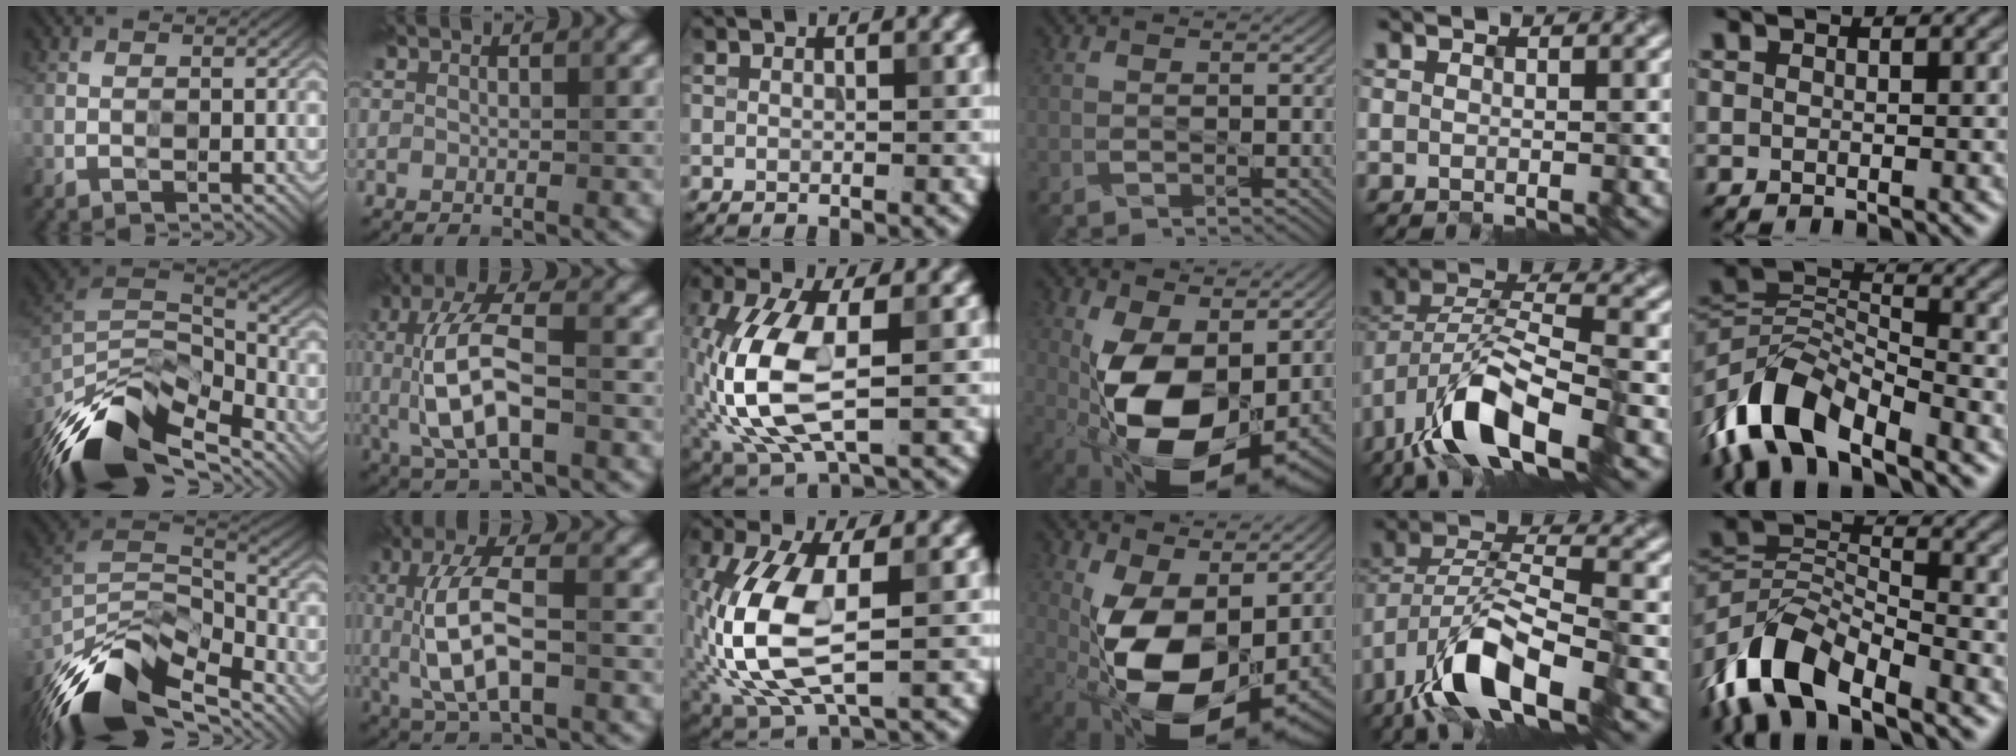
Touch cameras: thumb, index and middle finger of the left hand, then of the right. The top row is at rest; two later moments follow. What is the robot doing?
{"motion": "insert", "object": "ethernet cable"}